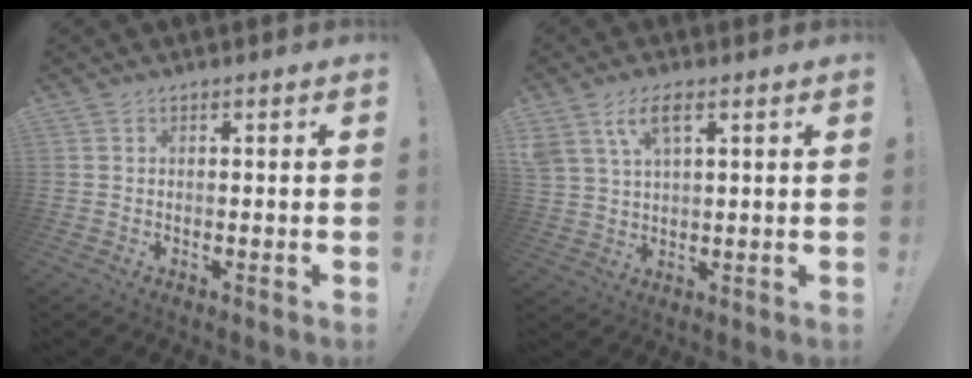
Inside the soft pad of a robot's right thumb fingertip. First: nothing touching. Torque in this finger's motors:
{"motor_torque": [-0.08, -0.16, 0.25, 0.20, 0.07]}